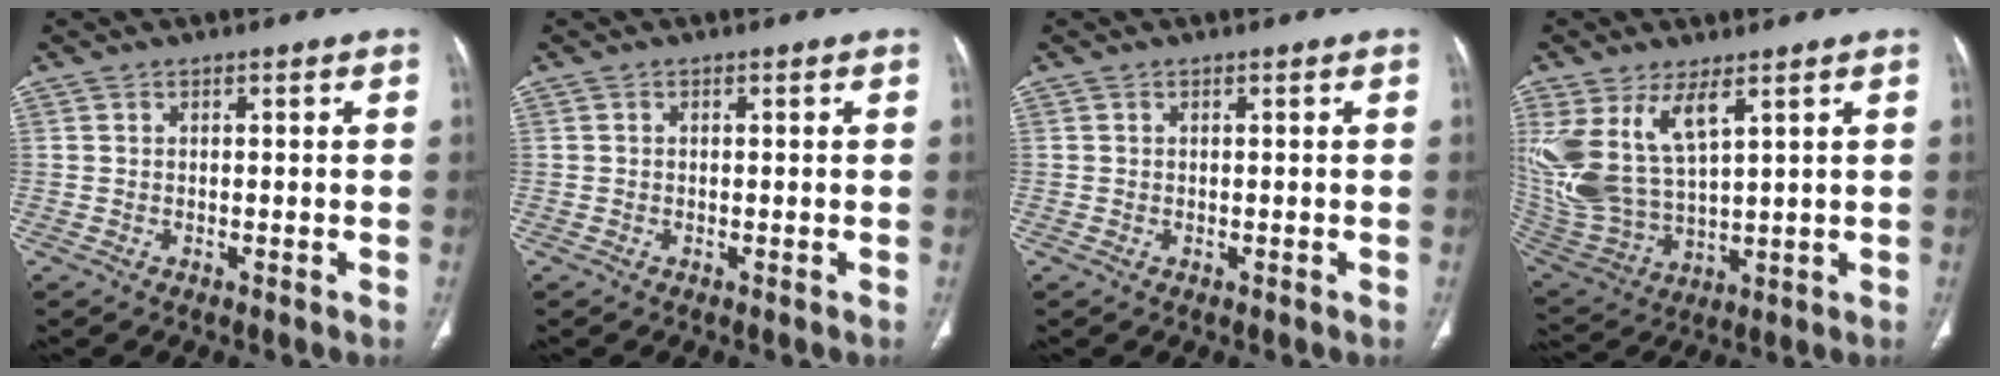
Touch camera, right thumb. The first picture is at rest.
{"total": 0.0}
{"total": 0.0}
{"total": 15.7, "force": [6.9, 7.4, 12.0], "torque": [-0.258, -0.029, 0.156]}